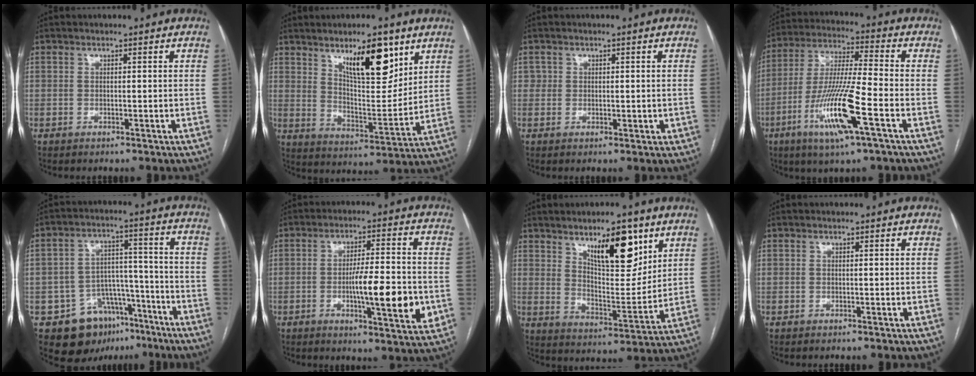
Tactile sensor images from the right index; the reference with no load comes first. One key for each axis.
{"total": 12.8, "fx": 7.4, "fy": 3.7, "fz": 9.8, "tx": -0.154, "ty": -0.004, "tz": 0.130}
{"total": 2.2, "fx": 0.4, "fy": 2.0, "fz": 0.8, "tx": -0.005, "ty": 0.001, "tz": 0.007}
{"total": 14.4, "fx": -5.8, "fy": 0.6, "fz": 13.2, "tx": -0.266, "ty": -0.017, "tz": -0.109}
{"total": 13.2, "fx": -7.9, "fy": 9.2, "fz": 5.2, "tx": -0.068, "ty": 0.050, "tz": -0.112}
{"total": 12.4, "fx": -2.6, "fy": 2.0, "fz": 12.0, "tx": -0.179, "ty": -0.004, "tz": -0.039}
{"total": 12.8, "fx": 7.3, "fy": 4.1, "fz": 9.7, "tx": -0.149, "ty": -0.005, "tz": 0.126}
{"total": 0.0}